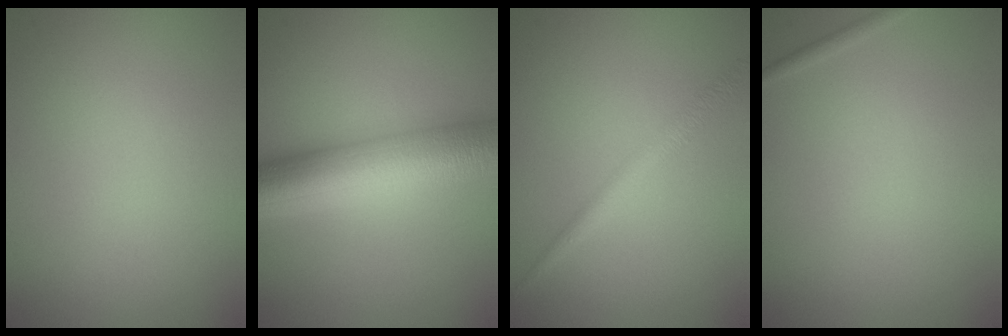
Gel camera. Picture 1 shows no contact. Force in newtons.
{"total": 10.0, "press": 10.0, "slide": 0.1}
{"total": 1.9, "press": 1.9, "slide": 0.1}
{"total": 0.6, "press": 0.6, "slide": 0.1}